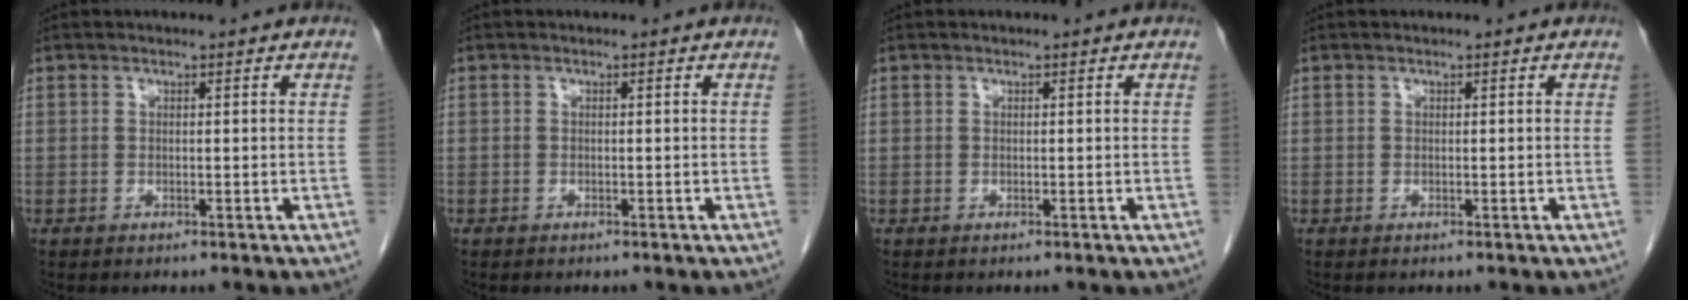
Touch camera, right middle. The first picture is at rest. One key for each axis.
{"total": 0.0}
{"total": 0.0}
{"total": 0.0}